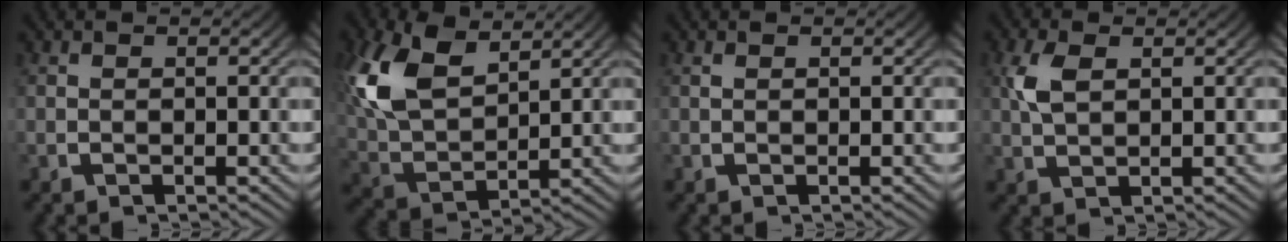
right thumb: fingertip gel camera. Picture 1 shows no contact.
{"total": 9.2, "force": [3.0, 5.9, 6.4], "torque": [-0.169, -0.022, 0.071]}
{"total": 0.0}
{"total": 2.6, "force": [1.2, 1.3, 1.9], "torque": [-0.049, 0.000, 0.030]}